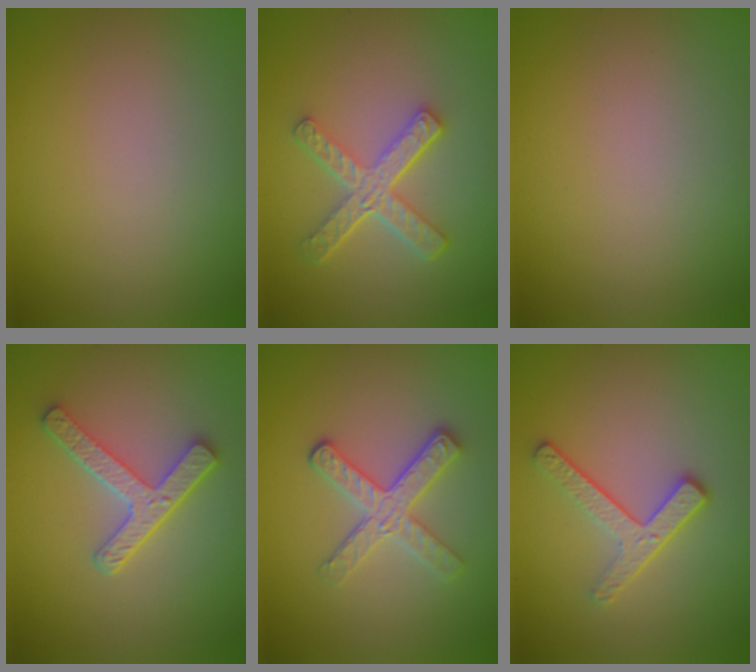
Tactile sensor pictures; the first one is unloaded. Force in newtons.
{"total": 4.5, "press": 3.3, "slide": 3.1}
{"total": 0.0}
{"total": 3.7, "press": 3.2, "slide": 2.0}
{"total": 3.4, "press": 3.0, "slide": 1.6}
{"total": 3.1, "press": 2.5, "slide": 1.9}